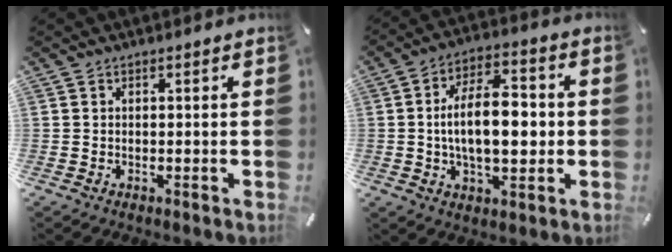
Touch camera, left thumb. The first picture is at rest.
{"total": 14.1, "force": [-0.6, 7.9, 11.6], "torque": [-0.197, 0.005, -0.015]}